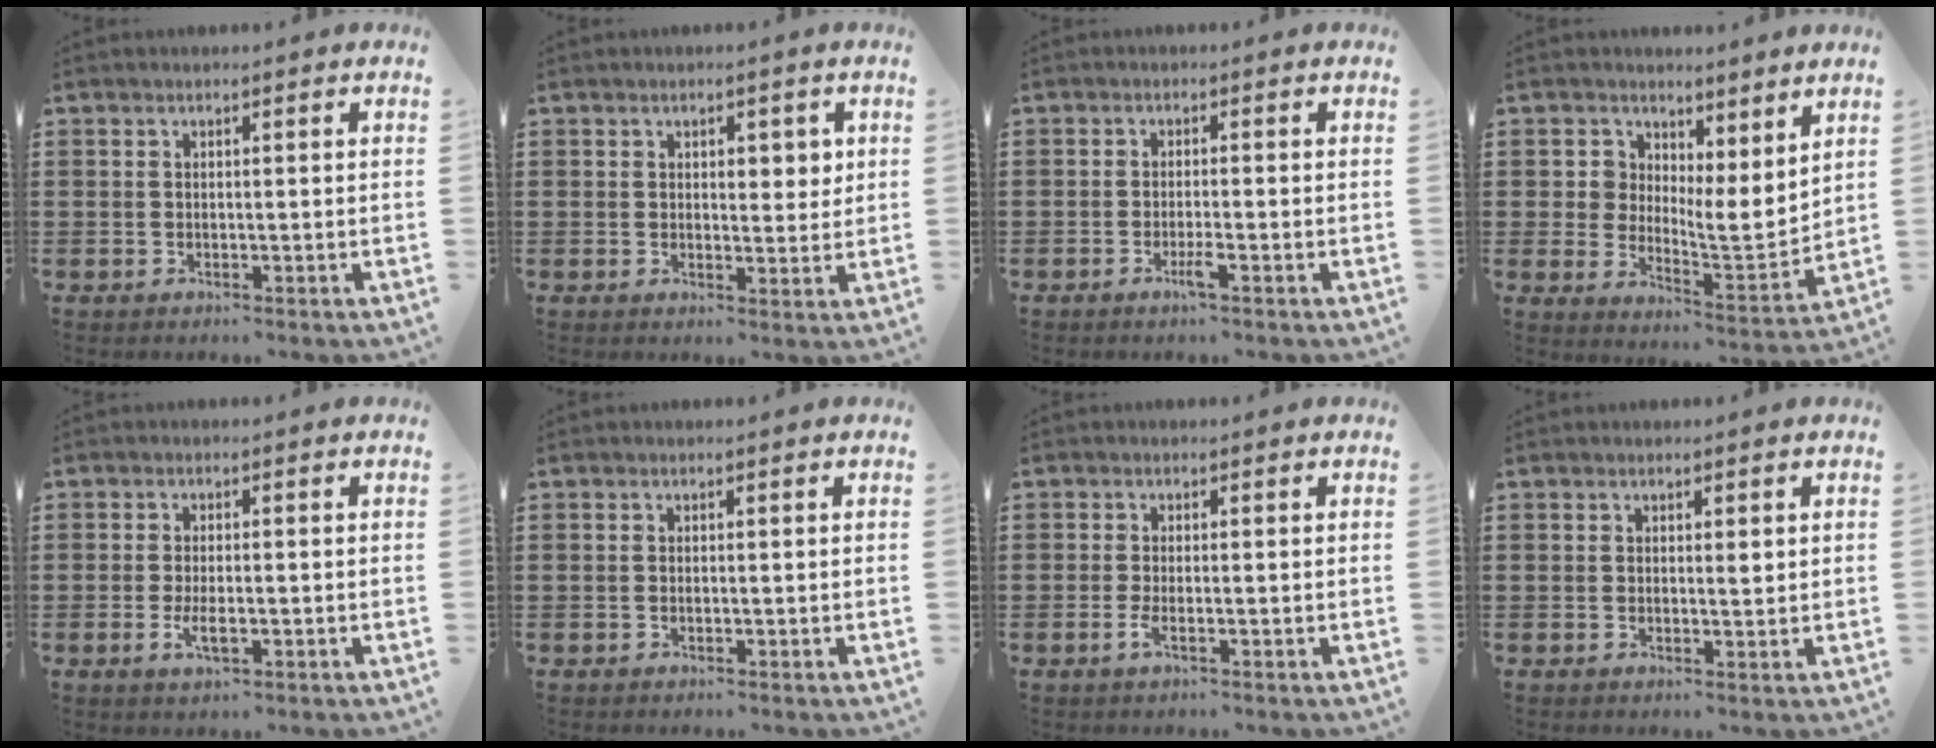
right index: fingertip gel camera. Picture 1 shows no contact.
{"total": 2.4, "force": [1.1, 1.5, 1.5], "torque": [-0.016, 0.003, 0.014]}
{"total": 2.3, "force": [-1.2, -0.1, 1.9], "torque": [-0.039, -0.007, -0.025]}
{"total": 5.0, "force": [3.8, 3.0, 1.3], "torque": [-0.042, -0.018, 0.068]}
{"total": 3.0, "force": [-0.8, 1.0, 2.7], "torque": [-0.055, -0.005, -0.015]}
{"total": 0.0}
{"total": 2.1, "force": [-0.7, 0.2, 1.9], "torque": [-0.049, -0.011, -0.017]}
{"total": 1.1, "force": [0.5, 0.3, 0.9], "torque": [-0.019, 0.004, 0.007]}